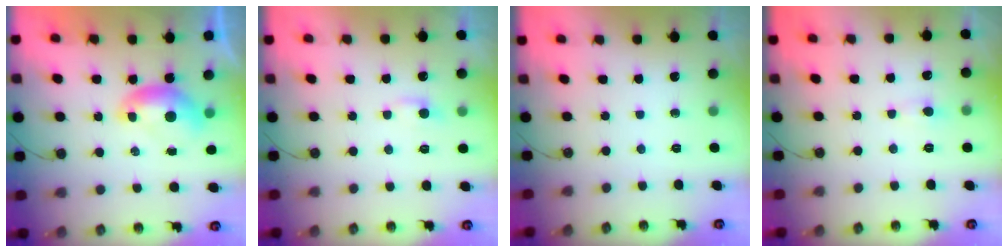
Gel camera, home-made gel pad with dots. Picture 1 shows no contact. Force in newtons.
{"total": 1.4, "press": 1.3, "slide": 0.5}
{"total": 0.0}
{"total": 1.2, "press": 1.0, "slide": 0.6}